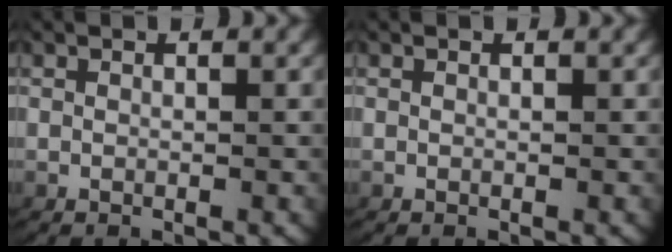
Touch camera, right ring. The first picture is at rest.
{"total": 0.0}